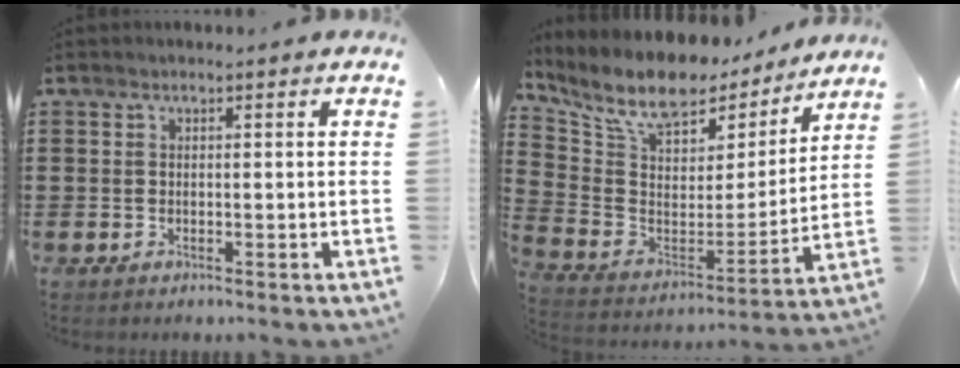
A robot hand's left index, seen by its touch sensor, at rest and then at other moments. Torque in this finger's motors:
{"motor_torque": [2.14, 0.00, 0.86, 0.21]}